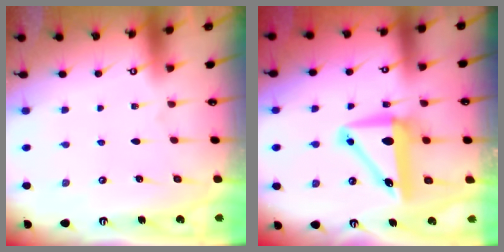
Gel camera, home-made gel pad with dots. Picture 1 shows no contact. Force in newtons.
{"total": 10.2, "press": 9.9, "slide": 2.4}